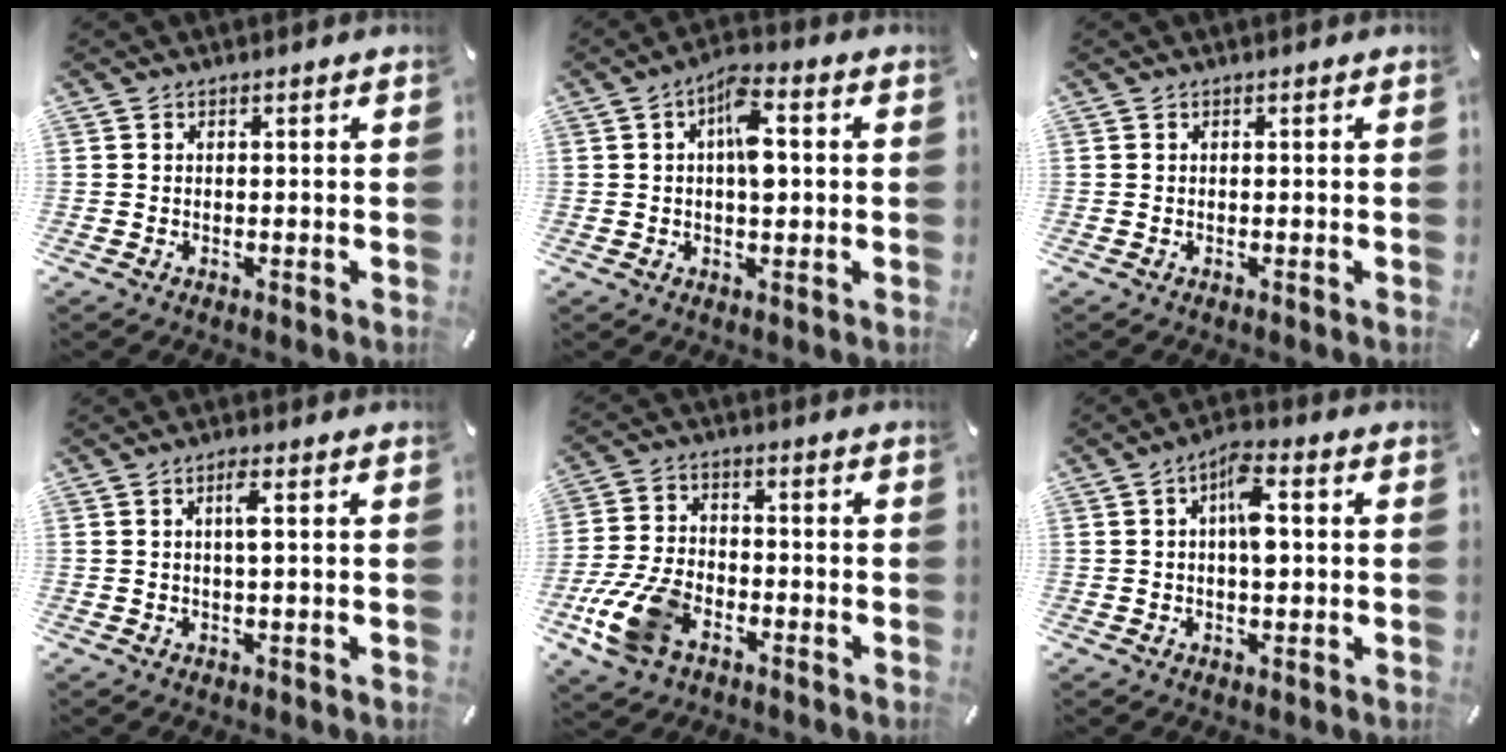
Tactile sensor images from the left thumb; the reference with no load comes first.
{"total": 7.6, "force": [0.9, 3.8, 6.6], "torque": [-0.094, 0.005, 0.008]}
{"total": 0.0}
{"total": 3.3, "force": [0.6, 0.4, 3.2], "torque": [-0.055, -0.002, 0.005]}
{"total": 12.4, "force": [-6.0, 7.8, 7.4], "torque": [-0.163, 0.024, -0.109]}
{"total": 7.1, "force": [0.8, 3.3, 6.2], "torque": [-0.095, 0.008, 0.008]}